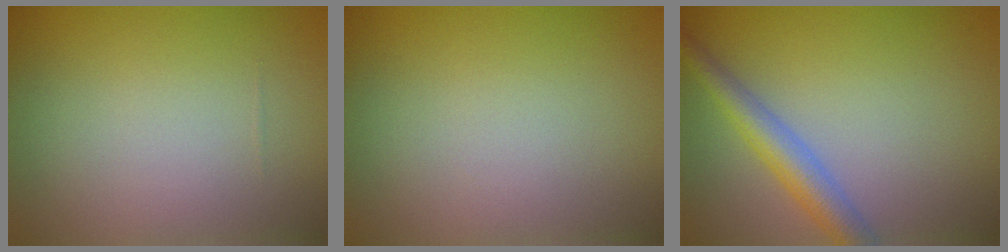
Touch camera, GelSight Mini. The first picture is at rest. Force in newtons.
{"total": 0.0}
{"total": 3.6, "press": 3.6, "slide": 0.1}